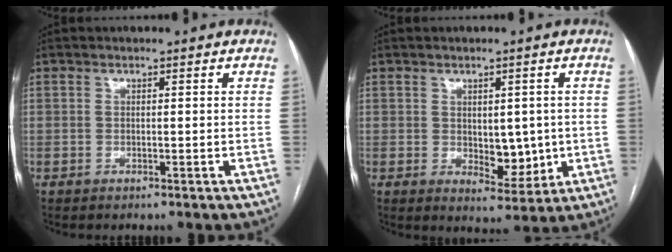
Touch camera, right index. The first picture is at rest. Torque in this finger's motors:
{"motor_torque": [0.21, 0.30, 0.07, 0.01]}